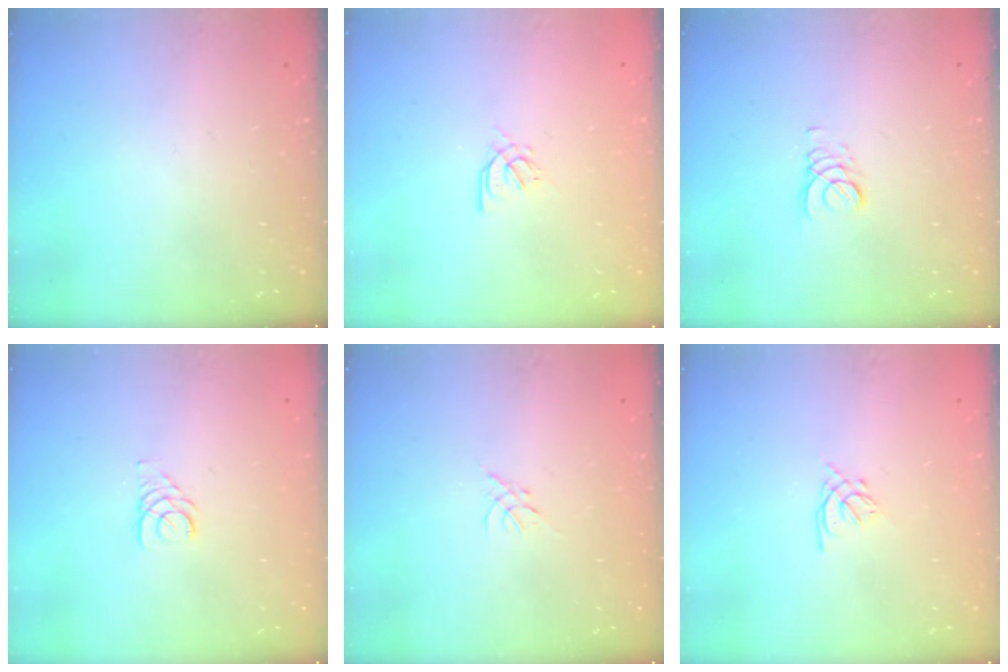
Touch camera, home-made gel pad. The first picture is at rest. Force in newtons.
{"total": 2.4, "press": 2.4, "slide": 0.5}
{"total": 2.7, "press": 2.7, "slide": 0.3}
{"total": 2.7, "press": 2.7, "slide": 0.2}
{"total": 0.0}
{"total": 1.6, "press": 1.5, "slide": 0.5}